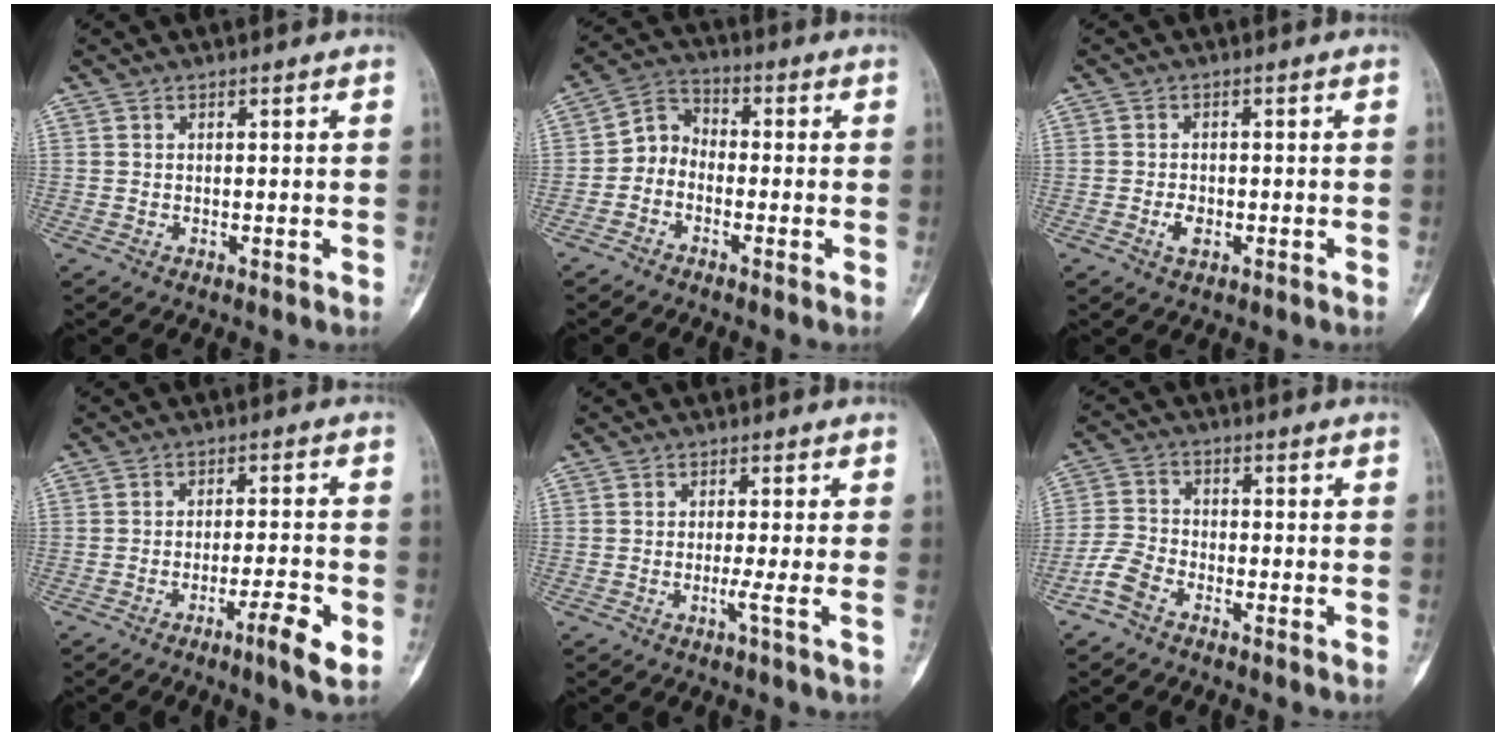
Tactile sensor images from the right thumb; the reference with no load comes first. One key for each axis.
{"total": 5.5, "fx": -1.9, "fy": 4.4, "fz": 2.6, "tx": -0.028, "ty": 0.029, "tz": -0.053}
{"total": 2.3, "fx": -0.9, "fy": 1.4, "fz": 1.5, "tx": -0.020, "ty": 0.001, "tz": -0.017}
{"total": 6.3, "fx": -3.0, "fy": 0.5, "fz": 5.6, "tx": -0.098, "ty": 0.014, "tz": -0.046}
{"total": 2.0, "fx": -0.7, "fy": -0.9, "fz": 1.6, "tx": -0.030, "ty": -0.004, "tz": -0.018}
{"total": 5.3, "fx": -3.6, "fy": 2.7, "fz": 2.8, "tx": -0.055, "ty": 0.014, "tz": -0.083}